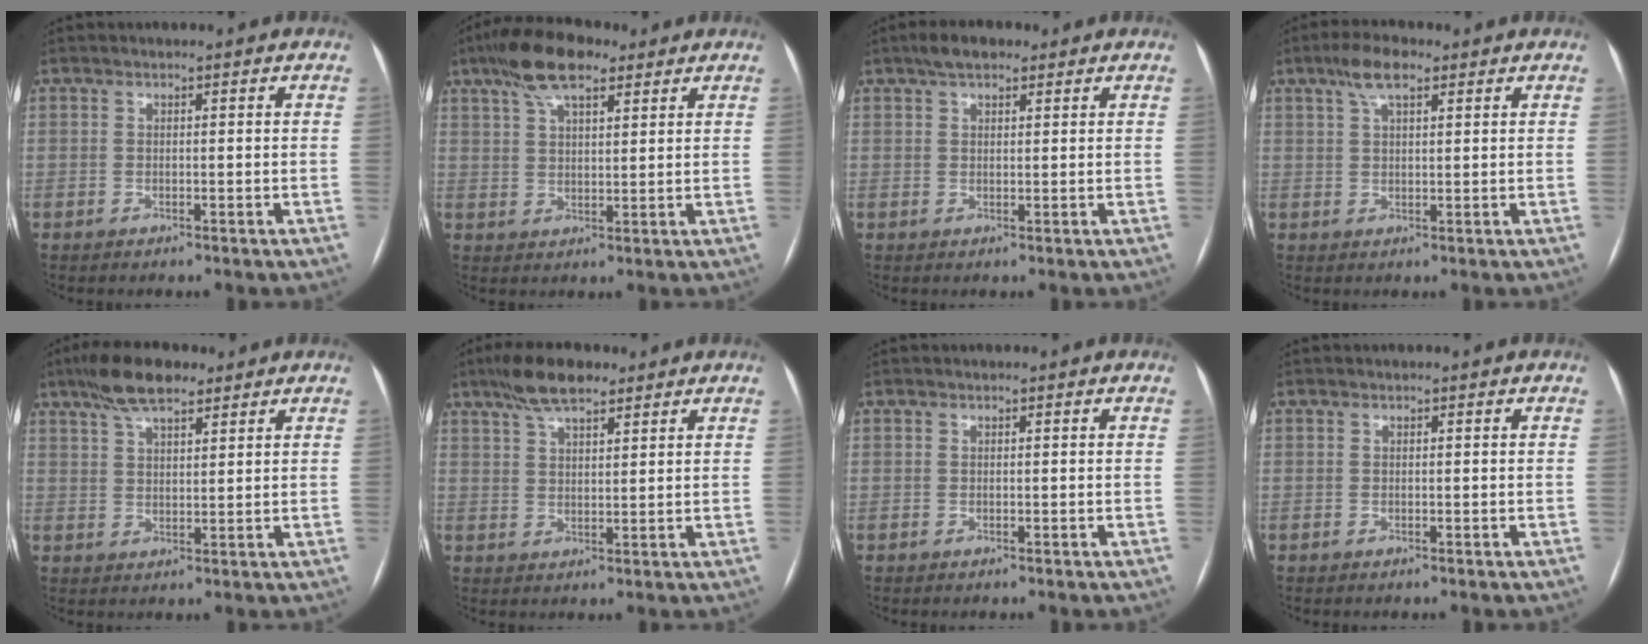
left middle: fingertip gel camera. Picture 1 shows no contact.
{"total": 9.5, "force": [6.2, 3.3, 6.4], "torque": [-0.124, 0.025, 0.108]}
{"total": 4.2, "force": [2.9, 1.8, 2.5], "torque": [-0.050, 0.017, 0.049]}
{"total": 5.1, "force": [3.1, 1.6, 3.8], "torque": [-0.078, 0.016, 0.056]}
{"total": 8.0, "force": [5.8, 2.4, 4.9], "torque": [-0.095, 0.018, 0.101]}
{"total": 7.3, "force": [5.4, 2.1, 4.4], "torque": [-0.087, 0.016, 0.096]}
{"total": 0.0}
{"total": 0.0}